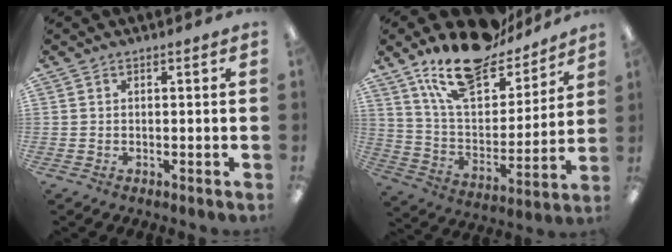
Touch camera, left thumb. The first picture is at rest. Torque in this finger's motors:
{"motor_torque": [1.01, 1.01, 1.37, -1.40, 0.15]}